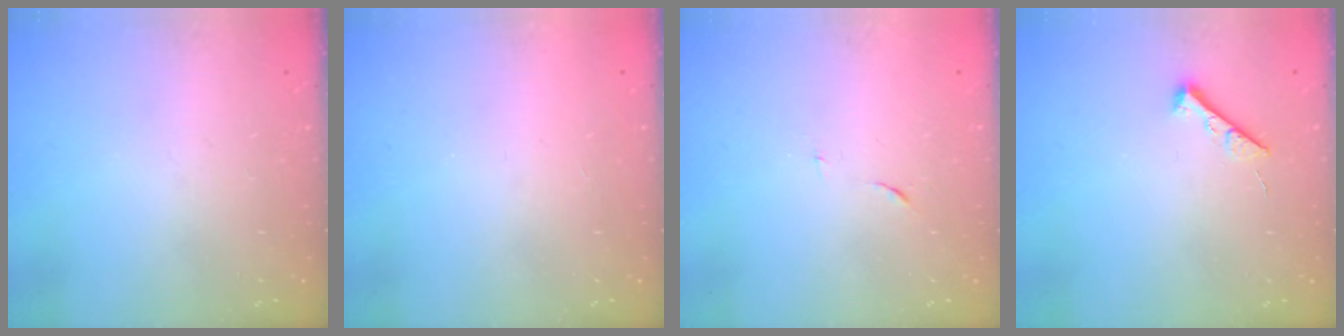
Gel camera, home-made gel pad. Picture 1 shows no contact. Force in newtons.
{"total": 1.5, "press": 1.5, "slide": 0.1}
{"total": 4.5, "press": 4.3, "slide": 1.0}
{"total": 5.4, "press": 5.4, "slide": 0.8}